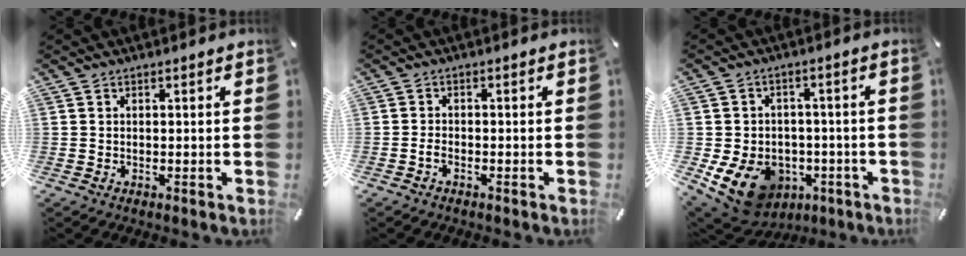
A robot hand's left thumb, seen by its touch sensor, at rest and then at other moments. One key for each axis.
{"total": 1.7, "fx": -1.0, "fy": 0.8, "fz": 1.0, "tx": -0.020, "ty": 0.003, "tz": -0.020}
{"total": 12.6, "fx": -5.3, "fy": 9.6, "fz": 6.2, "tx": -0.129, "ty": 0.021, "tz": -0.090}